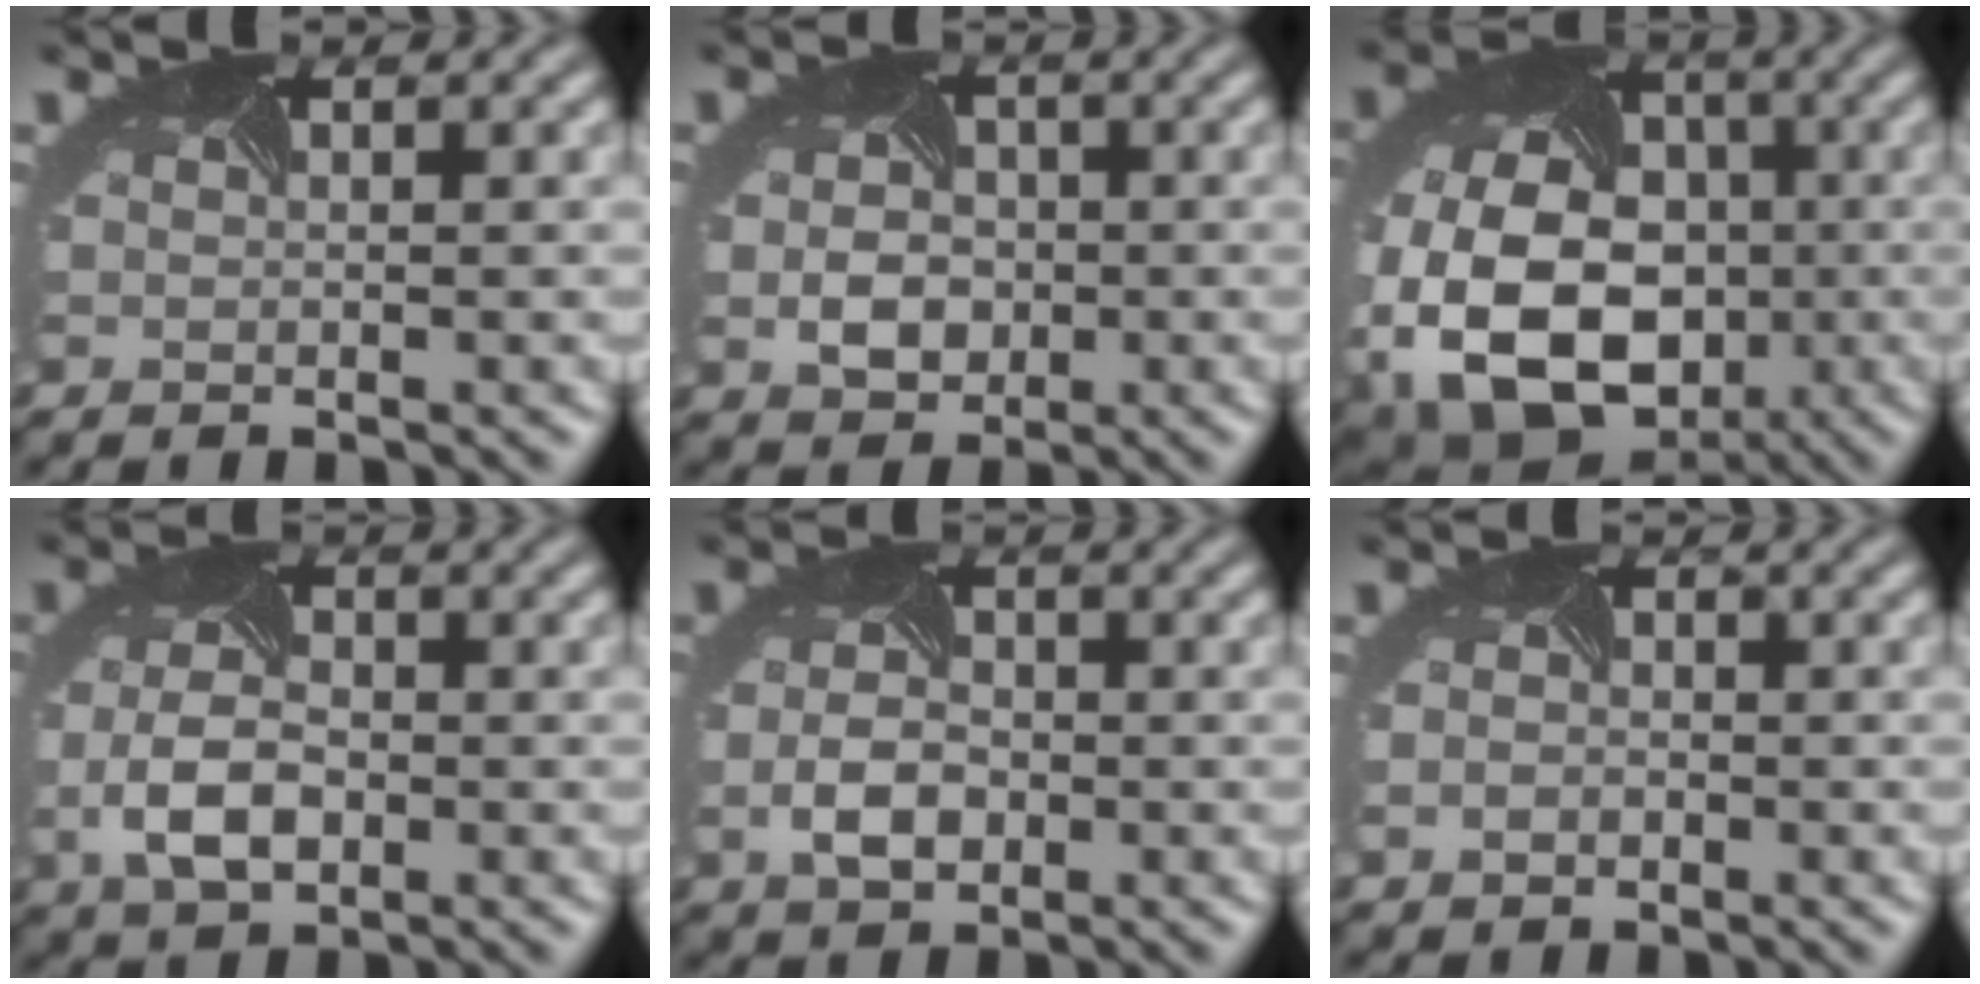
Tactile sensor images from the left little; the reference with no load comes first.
{"total": 4.0, "force": [-0.6, 3.1, 2.4], "torque": [-0.046, -0.006, -0.011]}
{"total": 16.7, "force": [-4.0, 12.2, 10.7], "torque": [-0.203, -0.048, -0.050]}
{"total": 4.6, "force": [-1.2, 2.8, 3.4], "torque": [-0.084, -0.011, -0.024]}
{"total": 3.3, "force": [-1.0, 2.1, 2.3], "torque": [-0.050, -0.008, -0.020]}
{"total": 1.6, "force": [-0.6, 1.3, 0.7], "torque": [-0.008, -0.007, -0.010]}